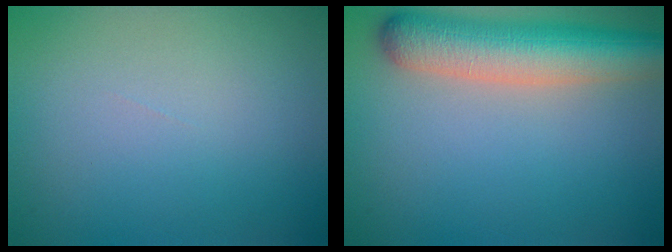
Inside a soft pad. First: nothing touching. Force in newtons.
{"total": 7.4, "press": 7.4, "slide": 0.5}